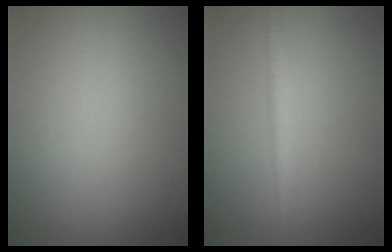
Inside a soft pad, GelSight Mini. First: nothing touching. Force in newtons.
{"total": 2.3, "press": 2.3, "slide": 0.1}